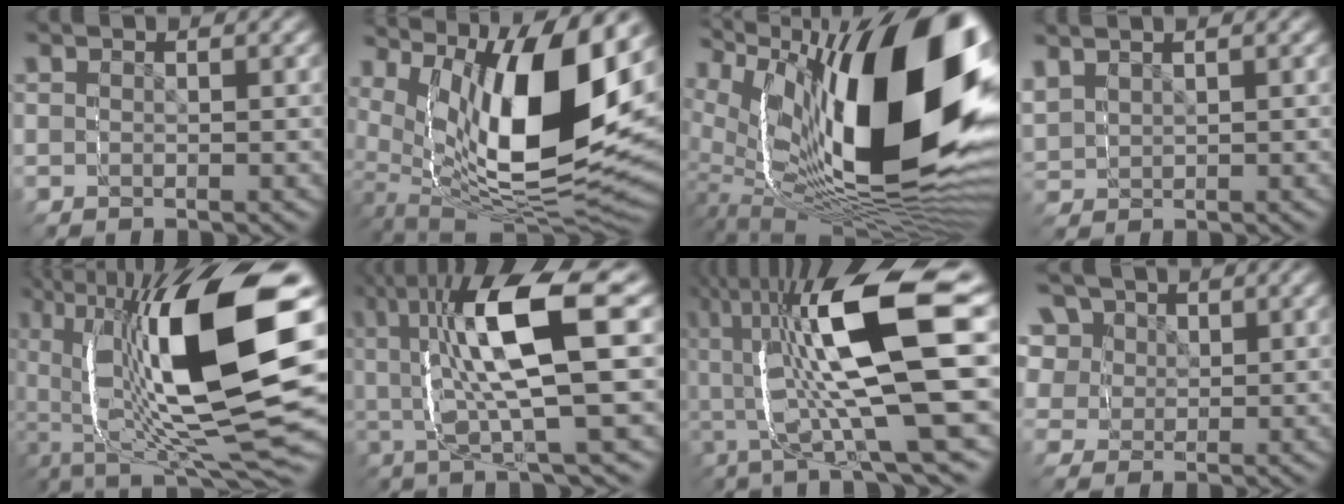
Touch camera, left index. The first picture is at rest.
{"total": 14.8, "force": [1.4, 9.7, 11.1], "torque": [-0.229, -0.015, 0.032]}
{"total": 21.5, "force": [-0.1, 11.5, 18.2], "torque": [-0.286, -0.005, 0.006]}
{"total": 2.7, "force": [1.1, 2.4, 0.3], "torque": [-0.038, -0.007, 0.027]}
{"total": 13.3, "force": [-0.6, 5.4, 12.1], "torque": [-0.175, 0.015, -0.008]}
{"total": 10.6, "force": [3.0, 4.8, 8.9], "torque": [-0.153, 0.028, 0.040]}
{"total": 12.5, "force": [1.3, 5.6, 11.1], "torque": [-0.197, 0.019, 0.015]}
{"total": 8.9, "force": [3.2, 7.9, 2.7], "torque": [-0.081, -0.023, 0.050]}